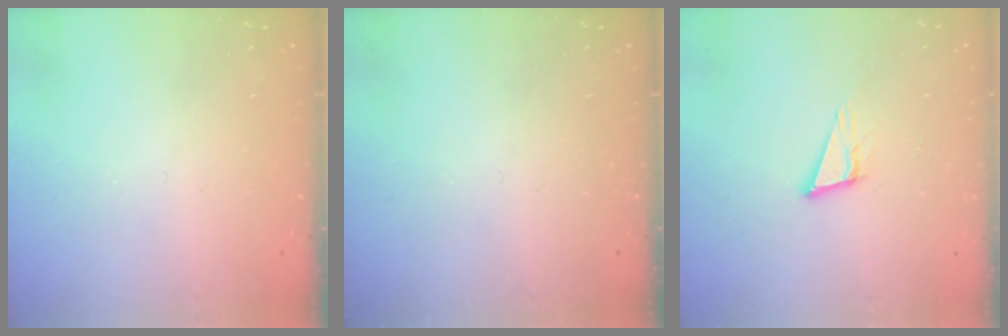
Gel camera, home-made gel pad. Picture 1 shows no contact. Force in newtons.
{"total": 0.0}
{"total": 7.7, "press": 7.0, "slide": 3.2}